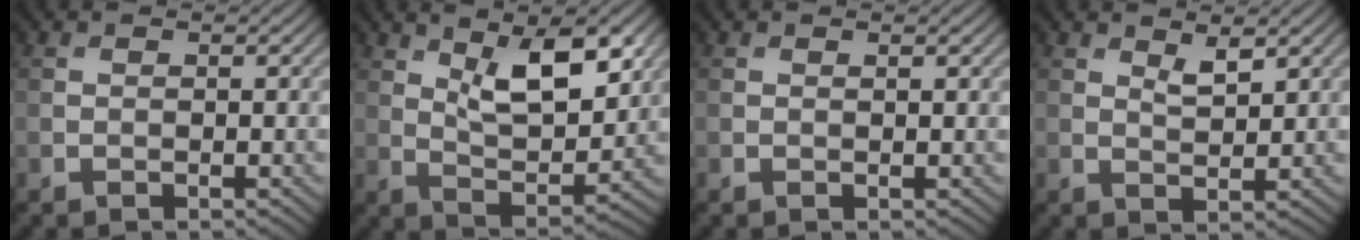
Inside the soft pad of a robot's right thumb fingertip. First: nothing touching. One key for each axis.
{"total": 10.3, "fx": 4.9, "fy": 4.2, "fz": 8.0, "tx": -0.123, "ty": -0.007, "tz": 0.084}
{"total": 0.0}
{"total": 2.1, "fx": 1.5, "fy": 0.6, "fz": 1.4, "tx": -0.027, "ty": -0.007, "tz": 0.032}